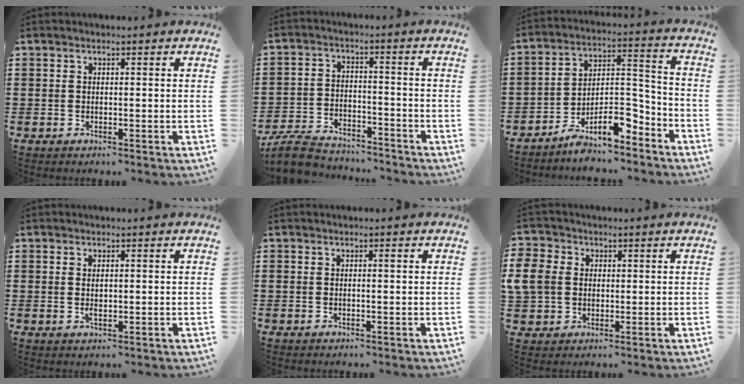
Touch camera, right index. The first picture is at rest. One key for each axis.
{"total": 6.3, "fx": -6.0, "fy": 1.3, "fz": 1.6, "tx": -0.049, "ty": 0.005, "tz": -0.120}
{"total": 9.0, "fx": -6.3, "fy": 3.6, "fz": 5.3, "tx": -0.096, "ty": 0.007, "tz": -0.119}
{"total": 1.6, "fx": 0.0, "fy": 0.5, "fz": 1.5, "tx": -0.030, "ty": 0.000, "tz": 0.000}
{"total": 0.6, "fx": -0.1, "fy": -0.1, "fz": 0.5, "tx": -0.010, "ty": -0.004, "tz": -0.002}
{"total": 5.7, "fx": 0.3, "fy": 5.1, "fz": 2.5, "tx": -0.091, "ty": 0.006, "tz": 0.000}